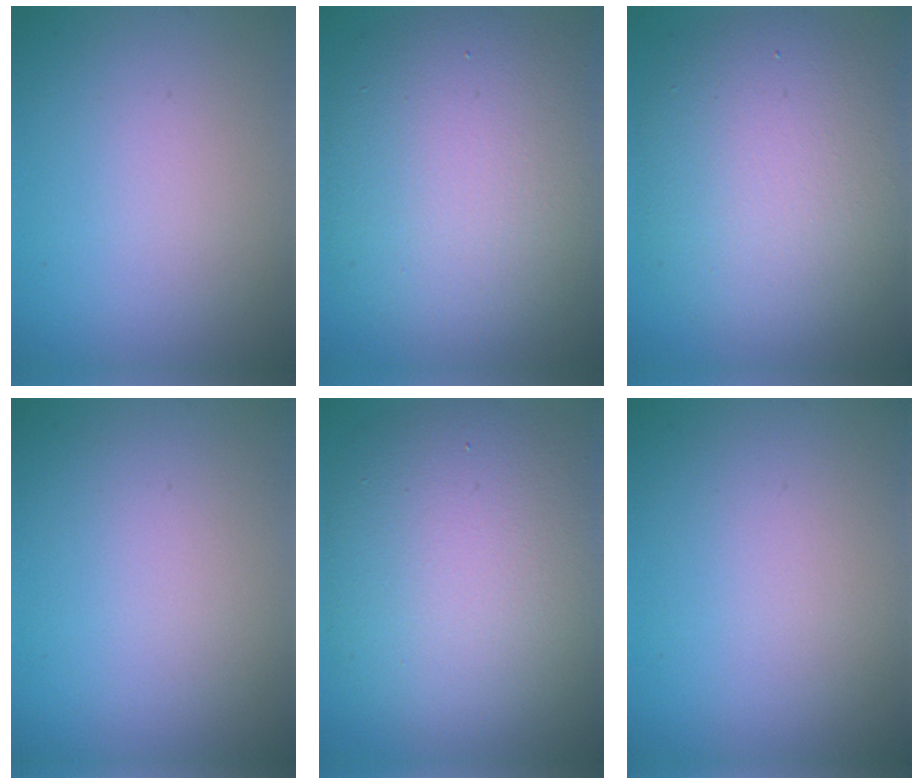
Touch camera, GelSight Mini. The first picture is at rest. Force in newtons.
{"total": 11.4, "press": 11.4, "slide": 0.8}
{"total": 9.5, "press": 9.5, "slide": 0.1}
{"total": 0.0}
{"total": 11.5, "press": 11.4, "slide": 0.7}
{"total": 0.0}